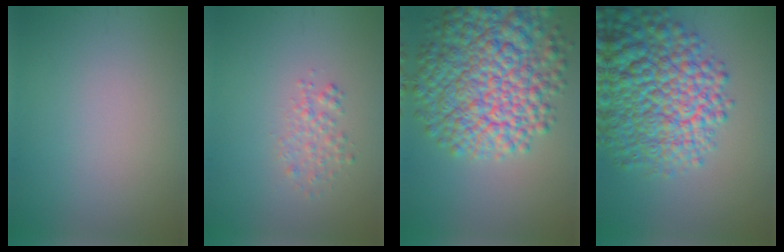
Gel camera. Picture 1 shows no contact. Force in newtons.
{"total": 1.6, "press": 1.6, "slide": 0.1}
{"total": 11.2, "press": 11.1, "slide": 0.4}
{"total": 11.4, "press": 11.4, "slide": 0.5}